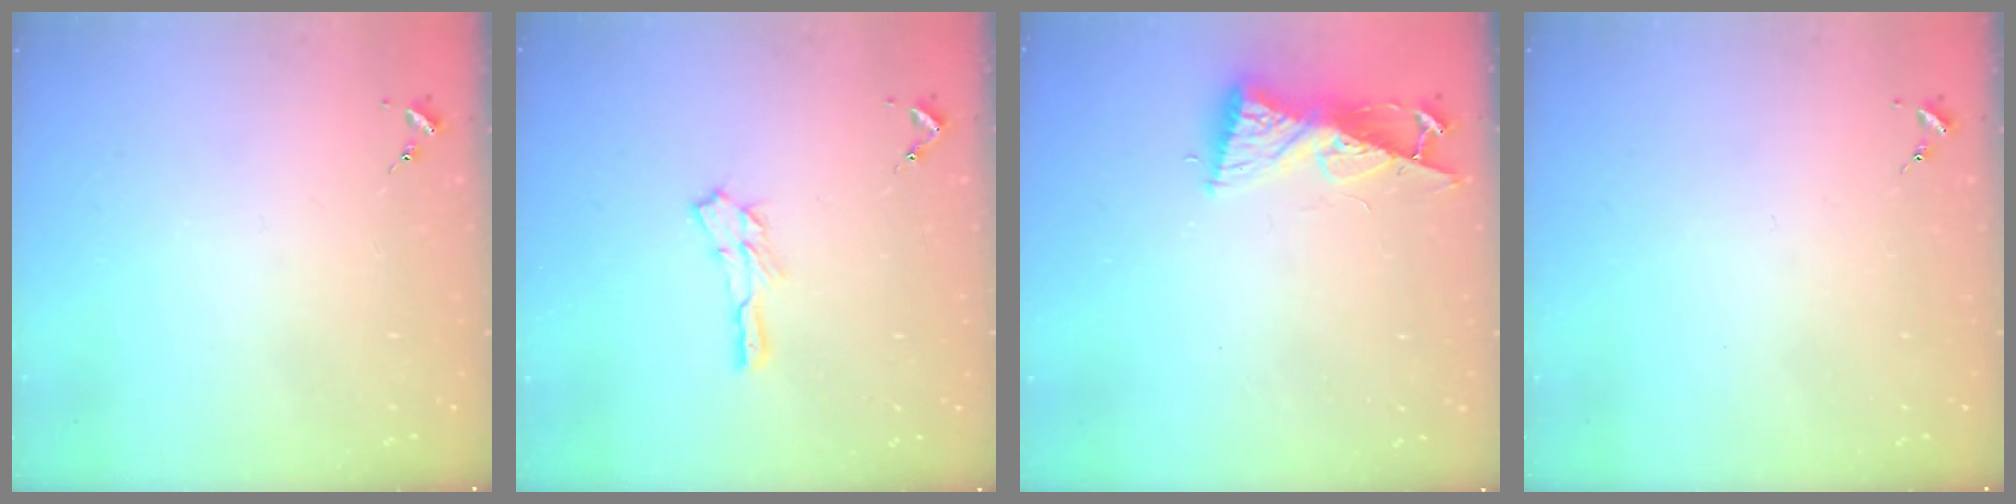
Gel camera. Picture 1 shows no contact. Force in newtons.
{"total": 6.3, "press": 6.3, "slide": 0.3}
{"total": 8.6, "press": 8.6, "slide": 0.7}
{"total": 0.0}